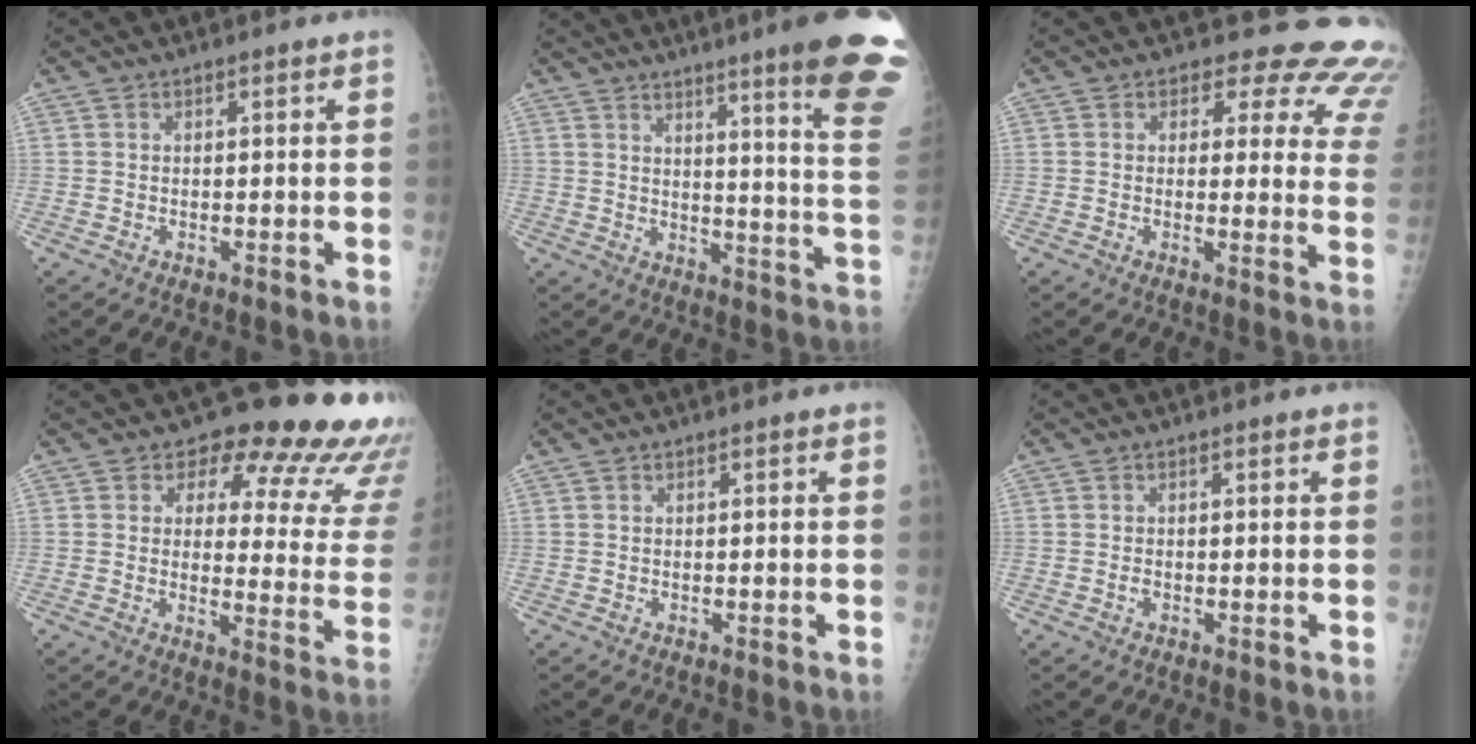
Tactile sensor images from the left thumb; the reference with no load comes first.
{"total": 21.6, "force": [14.5, 0.3, 16.0], "torque": [-0.189, -0.095, 0.179]}
{"total": 15.9, "force": [13.3, 7.1, 4.8], "torque": [-0.002, -0.086, 0.113]}
{"total": 20.1, "force": [16.1, 8.1, 8.9], "torque": [-0.052, -0.113, 0.169]}
{"total": 0.0}
{"total": 0.7, "force": [-0.1, 0.4, 0.5], "torque": [-0.008, 0.000, -0.004]}